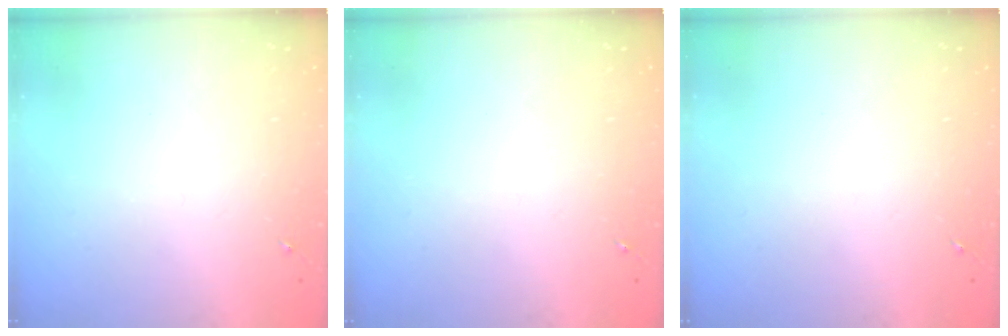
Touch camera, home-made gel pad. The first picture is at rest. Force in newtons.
{"total": 0.0}
{"total": 0.0}